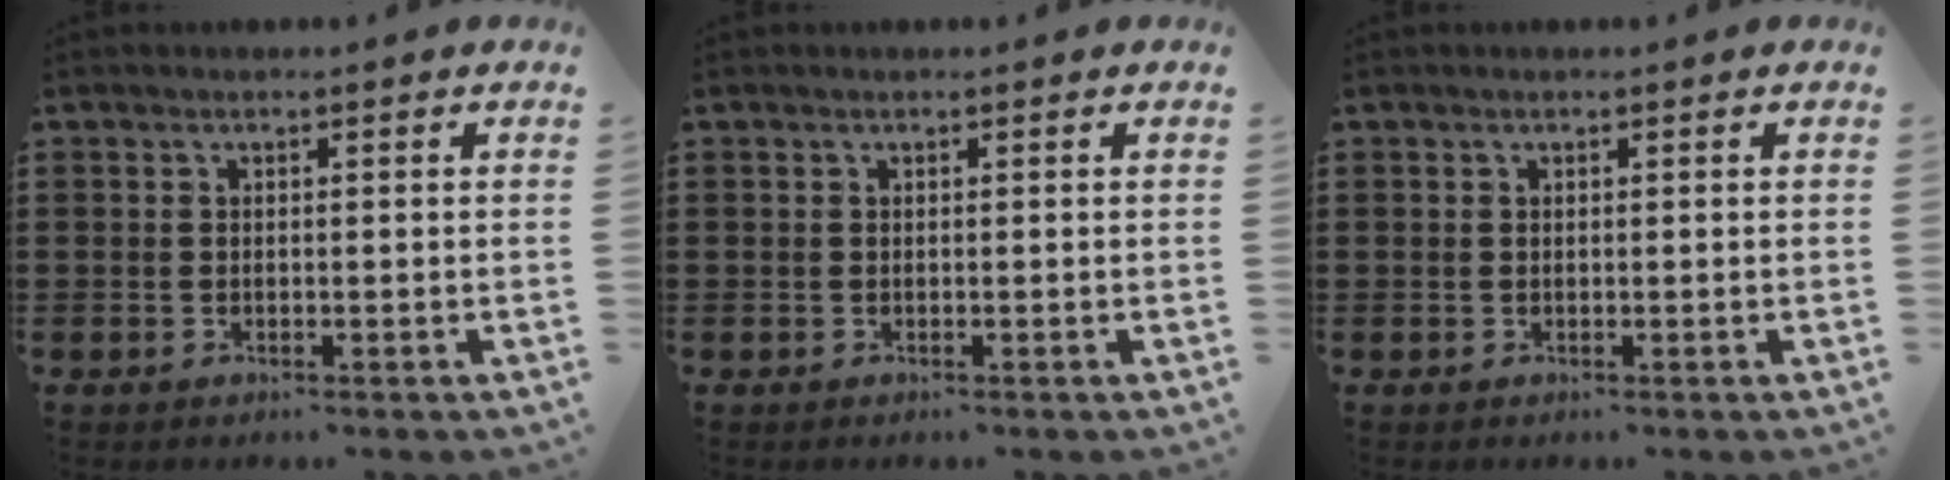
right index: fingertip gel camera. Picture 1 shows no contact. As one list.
[{"total": 0.0}, {"total": 0.0}]